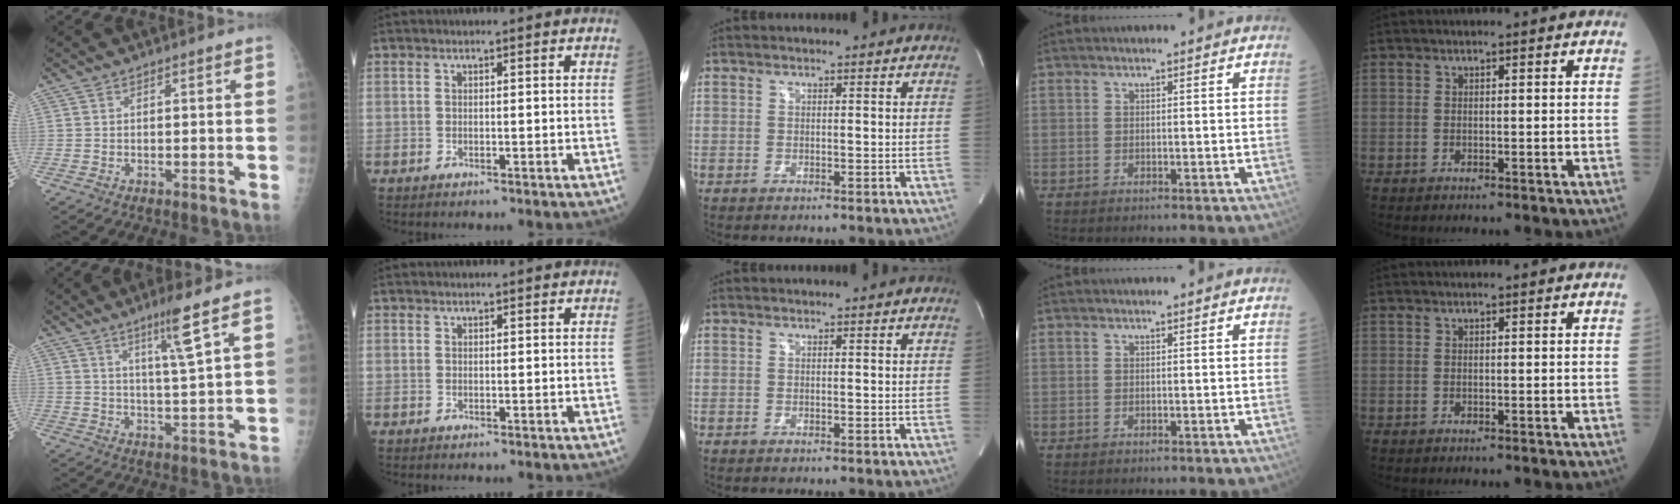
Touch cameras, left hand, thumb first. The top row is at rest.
{"thumb": {"total": 7.4, "force": [4.2, -0.7, 6.0], "torque": [-0.107, -0.030, 0.078]}, "index": {"total": 1.2, "force": [1.2, 0.0, 0.0], "torque": [-0.008, 0.006, 0.017]}}